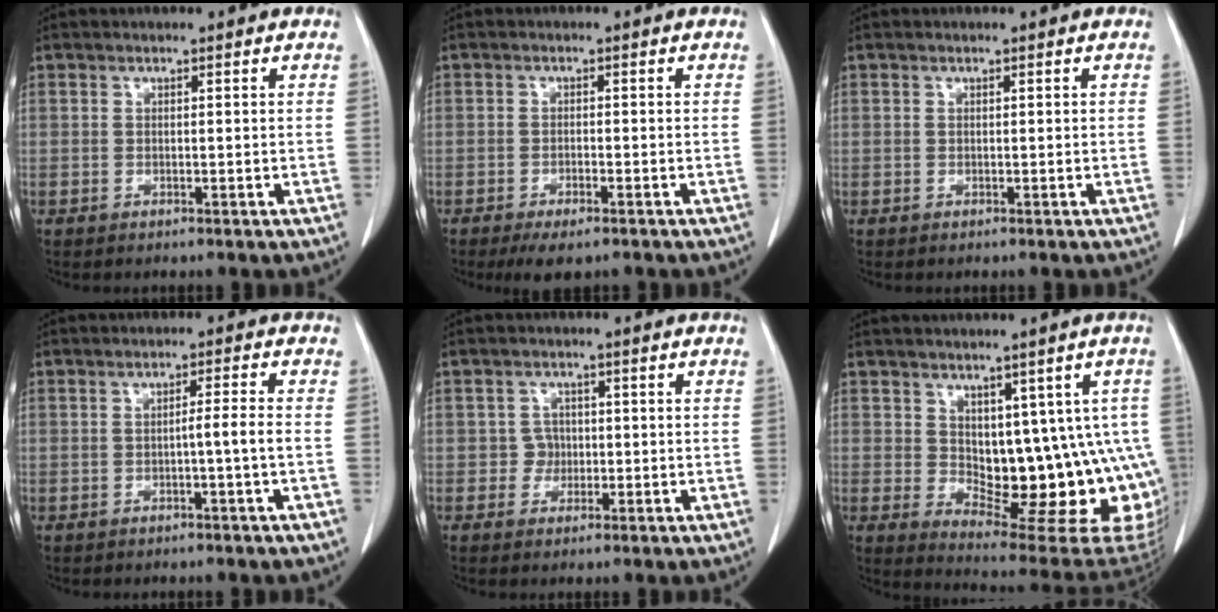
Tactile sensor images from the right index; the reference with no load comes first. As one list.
[{"total": 4.7, "force": [-3.4, 1.2, 3.0], "torque": [-0.046, -0.009, -0.049]}, {"total": 0.0}, {"total": 2.6, "force": [-0.8, -0.8, 2.3], "torque": [-0.035, 0.003, -0.014]}, {"total": 2.1, "force": [-0.3, 2.0, 0.2], "torque": [0.004, 0.008, -0.007]}, {"total": 16.0, "force": [0.2, 8.1, 13.8], "torque": [-0.131, 0.003, 0.023]}]